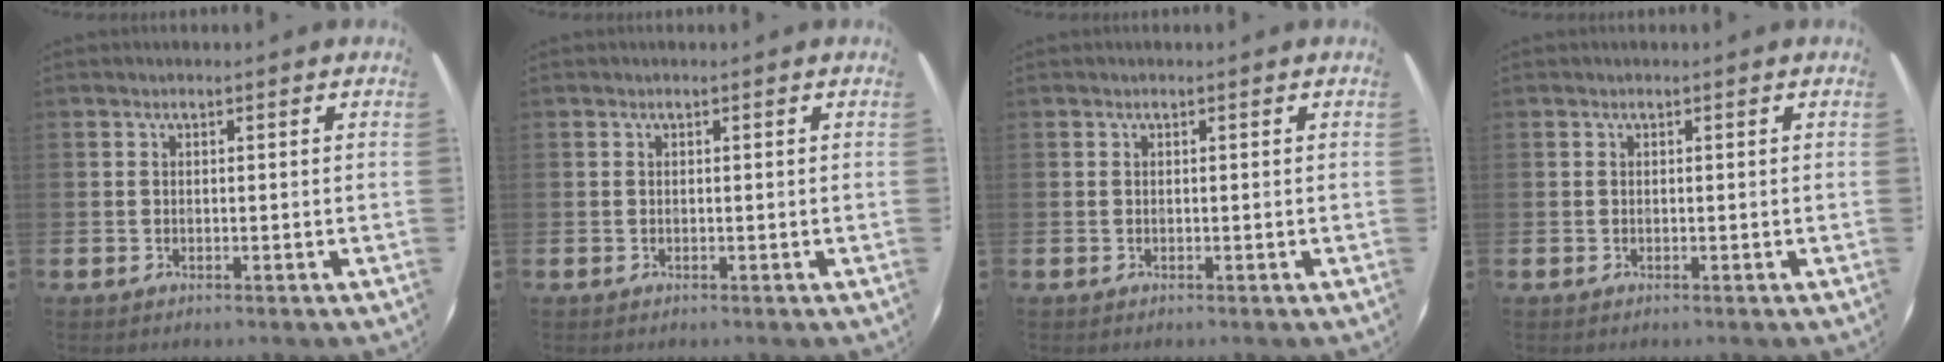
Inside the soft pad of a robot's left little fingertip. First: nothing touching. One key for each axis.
{"total": 0.0}
{"total": 0.0}
{"total": 0.0}